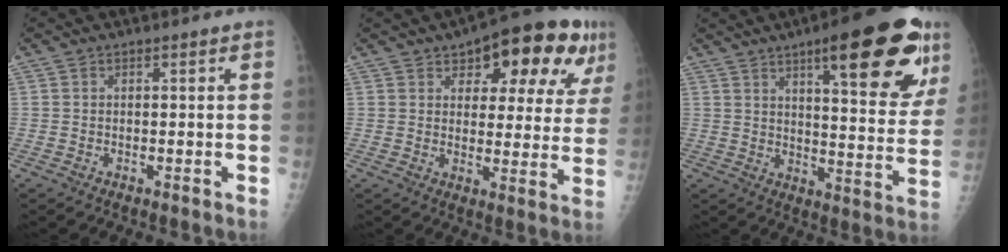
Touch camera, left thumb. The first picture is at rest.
{"total": 18.2, "force": [9.6, 7.9, 13.3], "torque": [-0.139, -0.009, 0.132]}
{"total": 23.5, "force": [12.4, 6.2, 18.9], "torque": [-0.223, -0.043, 0.171]}